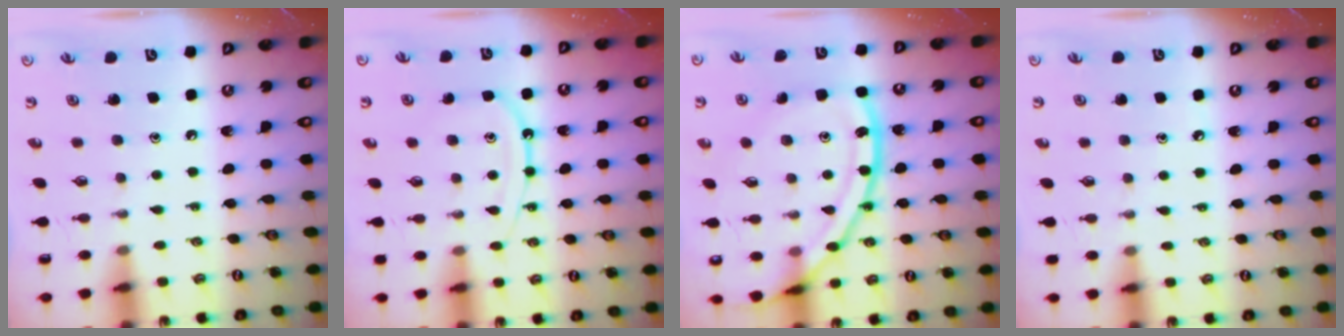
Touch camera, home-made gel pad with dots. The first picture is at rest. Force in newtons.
{"total": 10.5, "press": 10.5, "slide": 0.7}
{"total": 17.7, "press": 17.7, "slide": 1.1}
{"total": 2.3, "press": 2.3, "slide": 0.4}